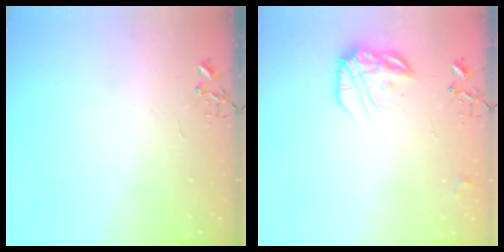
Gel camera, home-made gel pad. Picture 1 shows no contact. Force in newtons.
{"total": 15.5, "press": 15.5, "slide": 1.0}